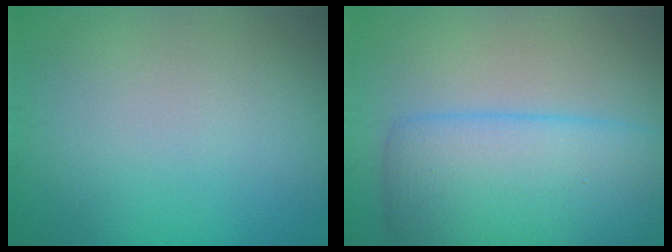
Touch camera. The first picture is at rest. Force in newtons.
{"total": 8.3, "press": 8.3, "slide": 0.0}